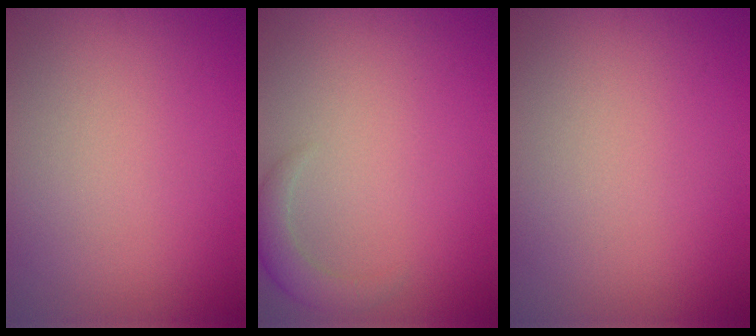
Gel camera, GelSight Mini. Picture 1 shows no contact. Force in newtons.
{"total": 2.2, "press": 2.2, "slide": 0.2}
{"total": 0.0}